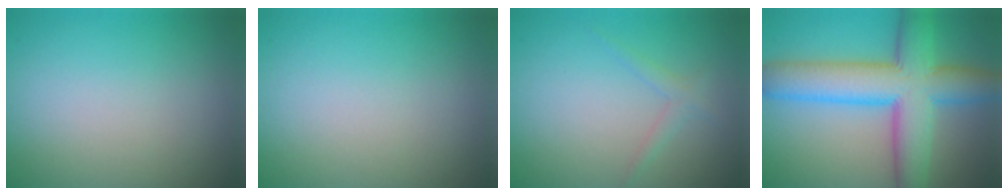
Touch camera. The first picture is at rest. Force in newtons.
{"total": 0.0}
{"total": 1.1, "press": 1.1, "slide": 0.0}
{"total": 9.6, "press": 9.6, "slide": 0.2}